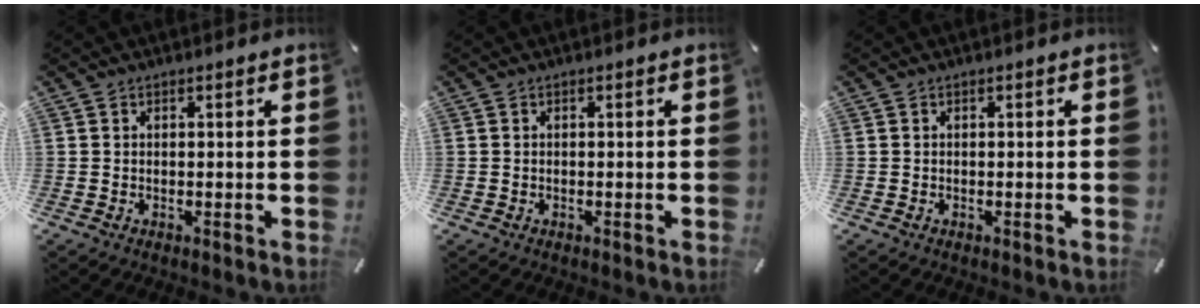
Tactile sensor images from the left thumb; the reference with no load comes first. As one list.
[{"total": 0.0}, {"total": 0.0}]